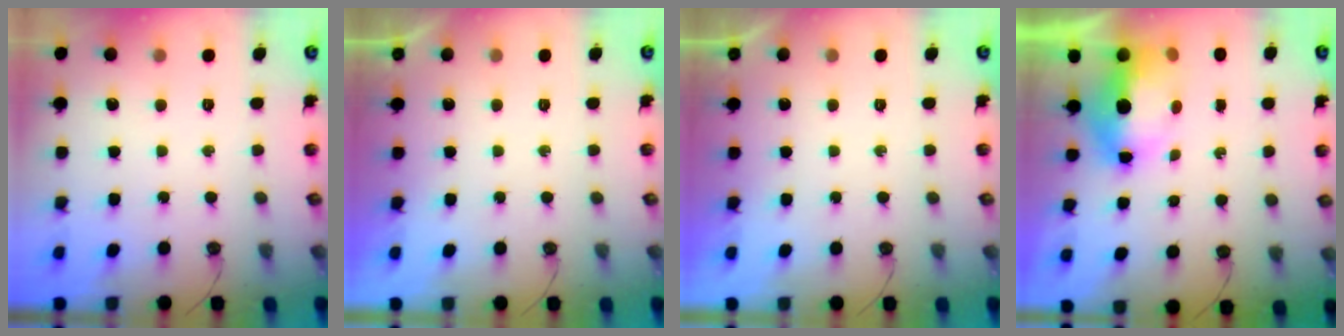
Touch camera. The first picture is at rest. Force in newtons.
{"total": 0.0}
{"total": 0.0}
{"total": 7.7, "press": 7.6, "slide": 1.4}